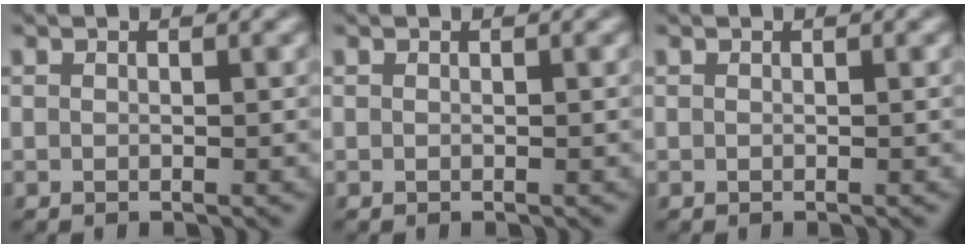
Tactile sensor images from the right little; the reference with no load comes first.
{"total": 0.0}
{"total": 0.0}